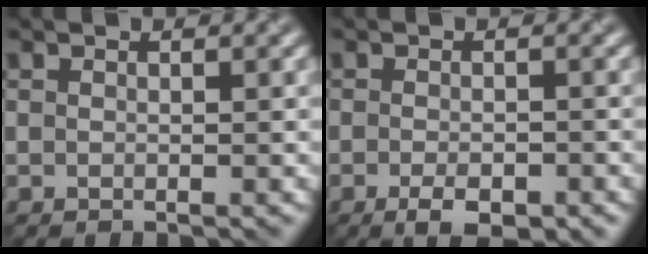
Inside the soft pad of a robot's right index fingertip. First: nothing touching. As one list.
[{"total": 3.1, "force": [-1.7, 1.2, 2.4], "torque": [-0.039, -0.006, -0.026]}]